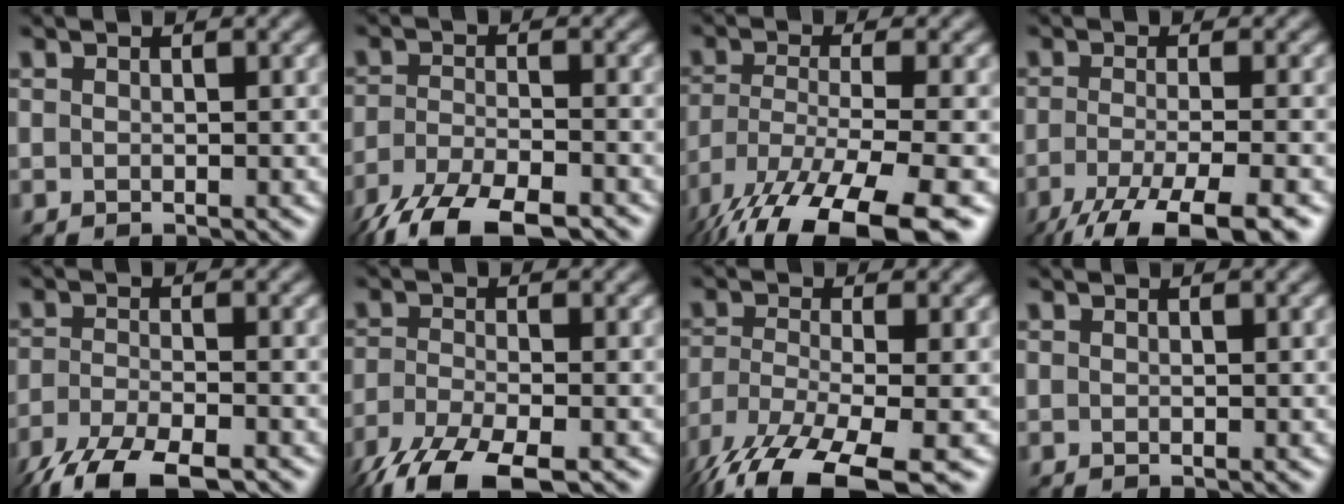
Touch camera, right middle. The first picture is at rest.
{"total": 10.6, "force": [-8.4, 3.6, 5.5], "torque": [-0.118, -0.047, -0.135]}
{"total": 13.1, "force": [-9.5, 3.4, 8.4], "torque": [-0.174, -0.026, -0.158]}
{"total": 8.7, "force": [-5.5, 2.4, 6.2], "torque": [-0.100, -0.020, -0.096]}
{"total": 9.0, "force": [-7.0, 2.8, 5.0], "torque": [-0.109, -0.041, -0.121]}
{"total": 9.1, "force": [-6.5, 3.0, 5.6], "torque": [-0.130, -0.044, -0.119]}
{"total": 9.7, "force": [-7.1, 2.4, 6.2], "torque": [-0.128, -0.018, -0.133]}
{"total": 0.0}